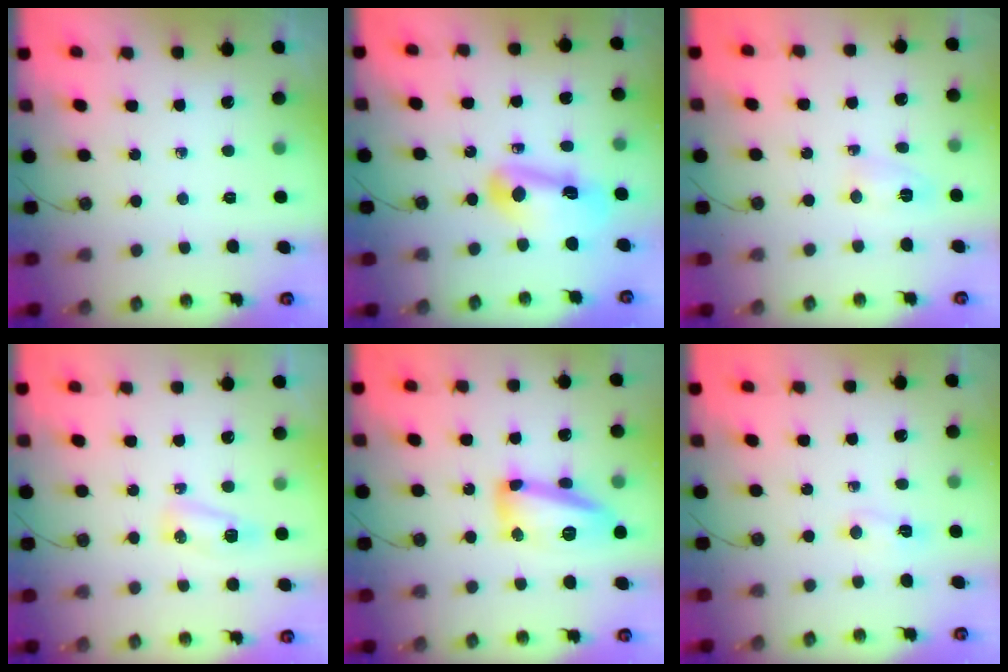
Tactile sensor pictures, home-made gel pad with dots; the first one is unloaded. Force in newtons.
{"total": 13.2, "press": 13.2, "slide": 1.1}
{"total": 9.2, "press": 3.8, "slide": 8.3}
{"total": 6.4, "press": 6.2, "slide": 1.3}
{"total": 14.1, "press": 14.0, "slide": 1.2}
{"total": 3.6, "press": 3.3, "slide": 1.5}